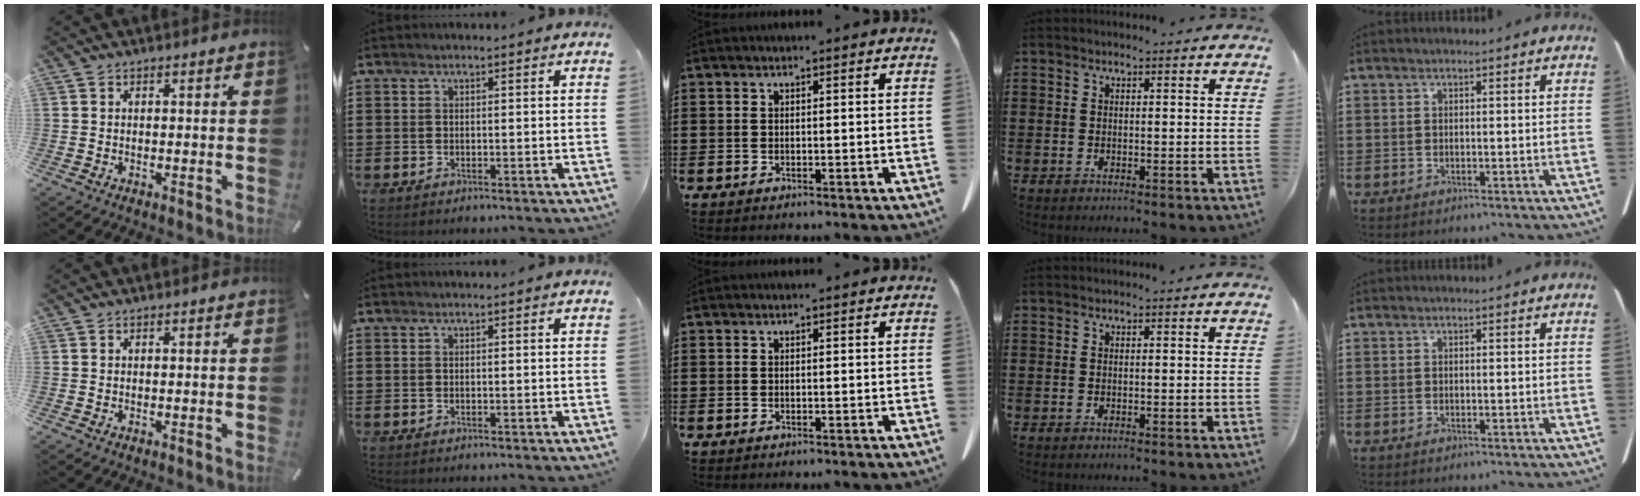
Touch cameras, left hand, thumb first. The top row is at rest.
{}